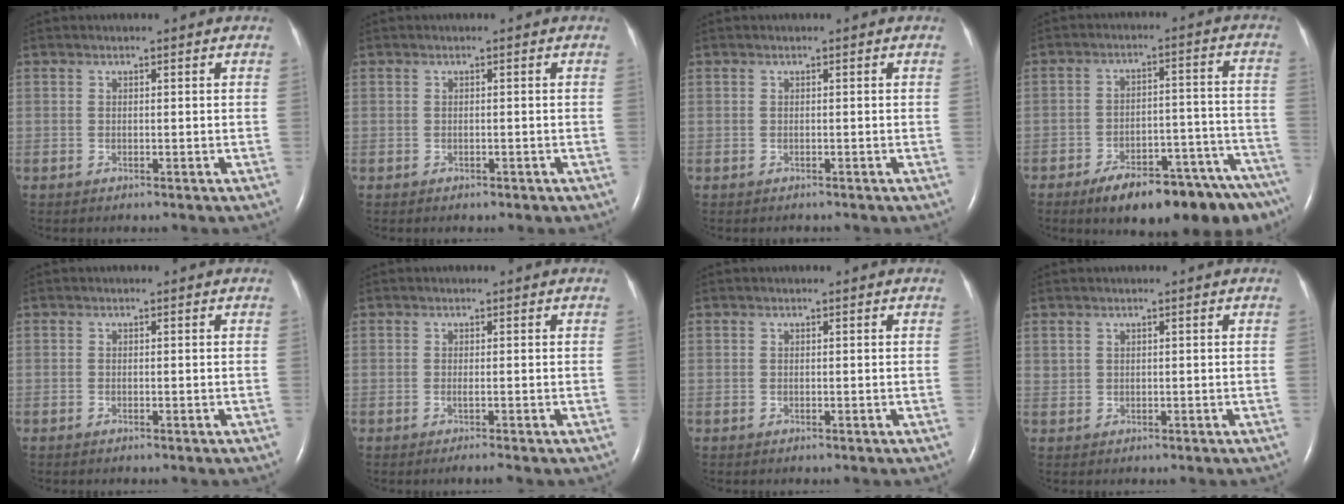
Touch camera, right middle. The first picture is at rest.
{"total": 0.8, "force": [-0.5, 0.4, 0.4], "torque": [-0.010, -0.001, -0.004]}
{"total": 0.5, "force": [-0.5, 0.1, 0.0], "torque": [-0.008, -0.002, -0.008]}
{"total": 18.4, "force": [-14.5, 3.9, 10.7], "torque": [-0.078, 0.034, -0.200]}
{"total": 0.0}
{"total": 1.3, "force": [-0.9, -0.7, 0.7], "torque": [-0.009, 0.001, -0.019]}
{"total": 0.0}
{"total": 0.7, "force": [0.5, 0.5, 0.1], "torque": [0.004, 0.007, 0.011]}